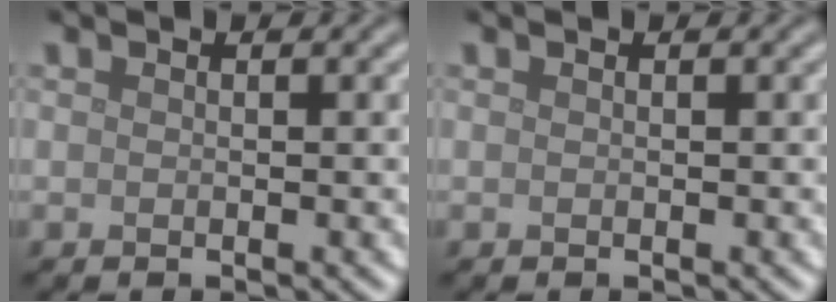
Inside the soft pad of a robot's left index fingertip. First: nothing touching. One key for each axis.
{"total": 0.0}